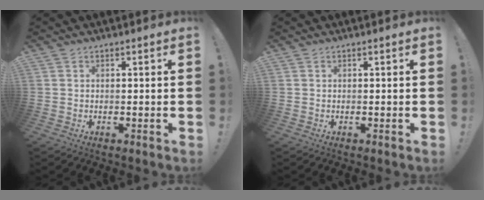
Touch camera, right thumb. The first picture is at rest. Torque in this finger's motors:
{"motor_torque": [-0.10, -0.11, 0.19, -0.03, -0.05]}